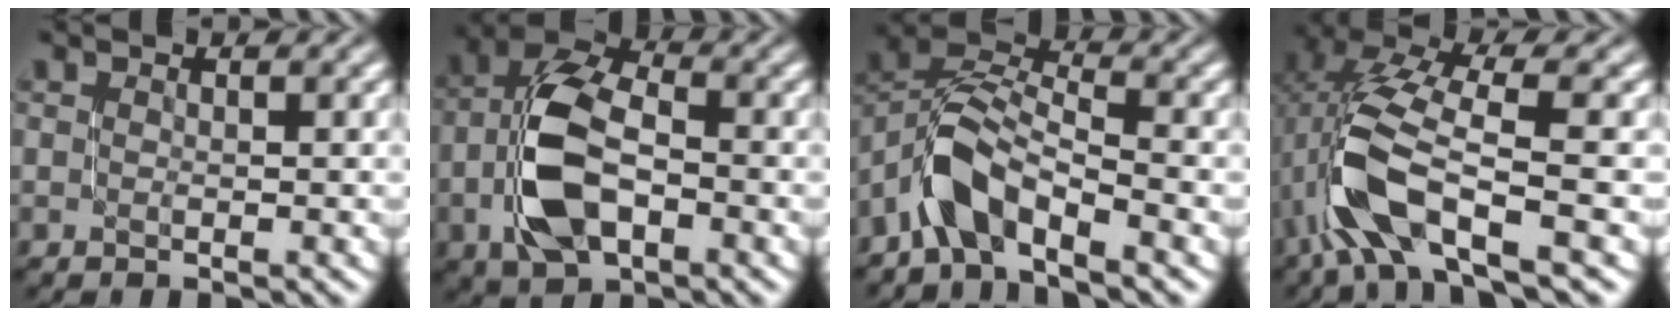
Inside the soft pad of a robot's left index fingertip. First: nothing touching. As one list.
[{"total": 7.6, "force": [-1.7, 4.4, 6.0], "torque": [-0.131, 0.014, -0.037]}, {"total": 5.3, "force": [-3.4, 2.3, 3.4], "torque": [-0.062, 0.014, -0.072]}, {"total": 8.0, "force": [-2.1, 2.7, 7.2], "torque": [-0.158, 0.009, -0.050]}]